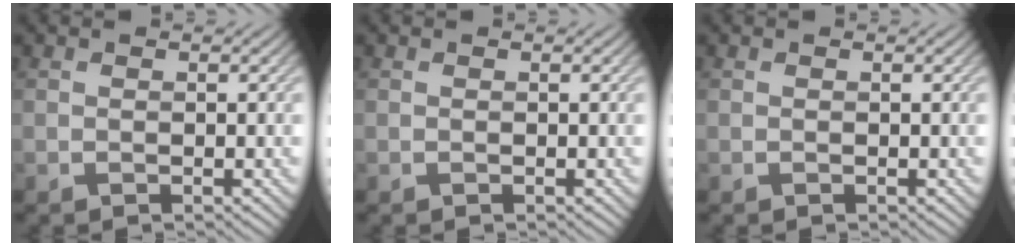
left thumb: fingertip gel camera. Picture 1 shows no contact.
{"total": 0.0}
{"total": 0.0}